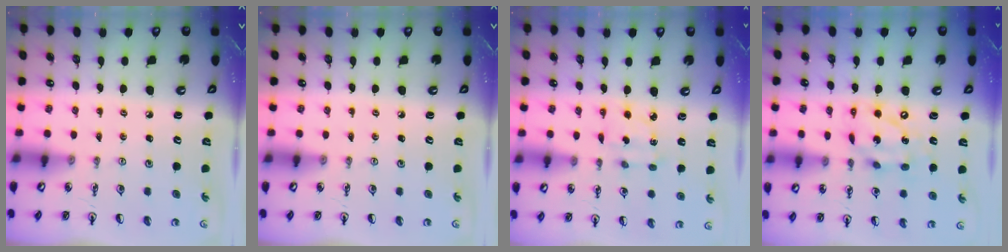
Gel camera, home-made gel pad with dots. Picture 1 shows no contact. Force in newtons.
{"total": 0.0}
{"total": 2.5, "press": 2.5, "slide": 0.2}
{"total": 14.3, "press": 14.2, "slide": 1.7}